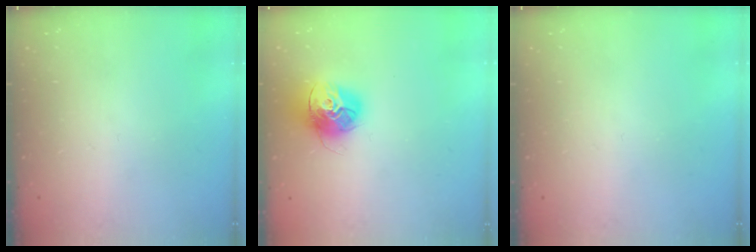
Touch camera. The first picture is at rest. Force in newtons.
{"total": 14.5, "press": 14.4, "slide": 1.4}
{"total": 0.0}